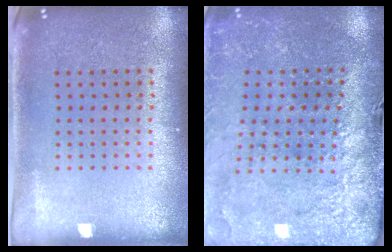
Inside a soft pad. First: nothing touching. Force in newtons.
{"total": 3.2, "press": 3.1, "slide": 0.7}